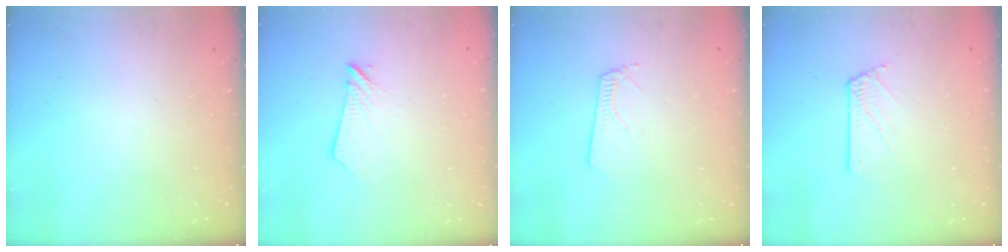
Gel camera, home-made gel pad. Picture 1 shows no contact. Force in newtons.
{"total": 4.8, "press": 4.8, "slide": 0.5}
{"total": 3.9, "press": 3.8, "slide": 0.5}
{"total": 2.3, "press": 2.3, "slide": 0.3}